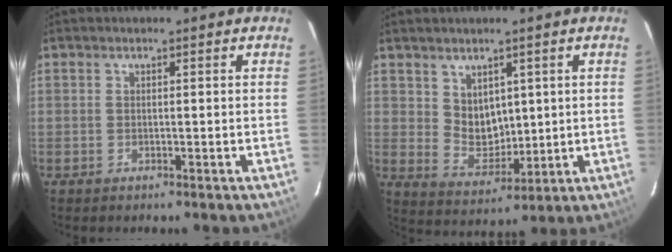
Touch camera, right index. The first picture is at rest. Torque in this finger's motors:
{"motor_torque": [0.13, 0.07, 0.17, 0.02]}